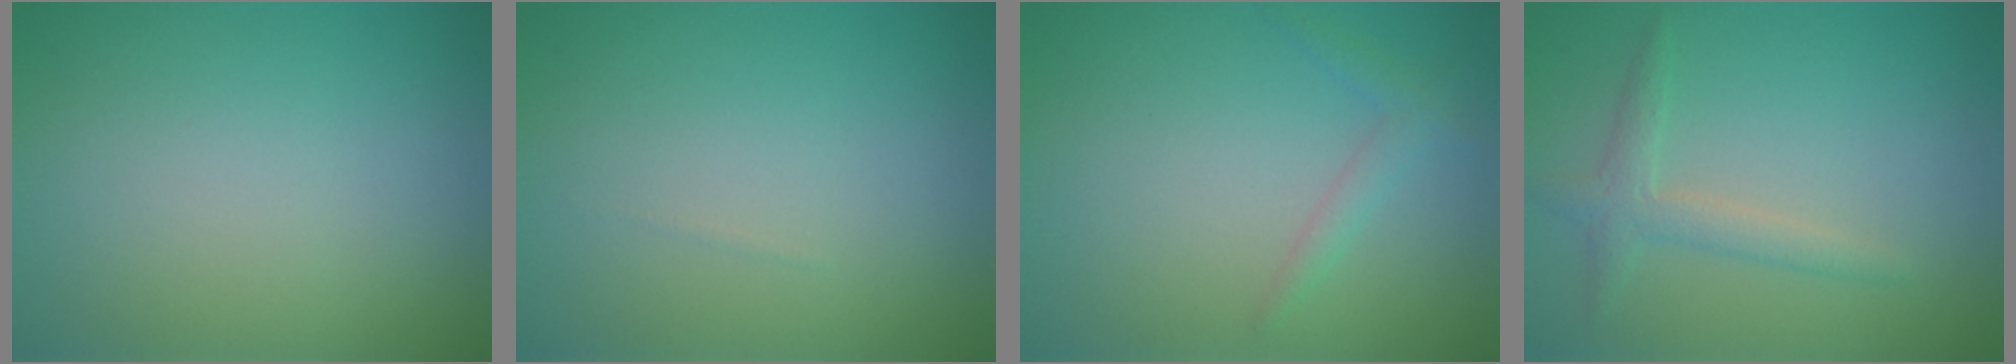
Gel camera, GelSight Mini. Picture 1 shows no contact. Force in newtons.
{"total": 0.0}
{"total": 1.4, "press": 1.4, "slide": 0.1}
{"total": 2.1, "press": 2.1, "slide": 0.1}